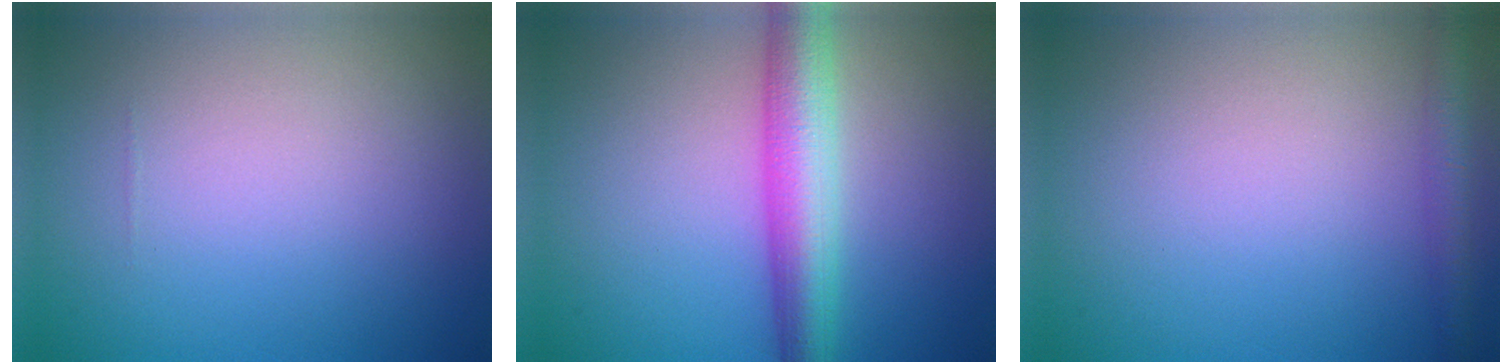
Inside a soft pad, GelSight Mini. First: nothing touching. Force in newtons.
{"total": 6.0, "press": 6.0, "slide": 0.1}
{"total": 2.1, "press": 2.1, "slide": 0.1}